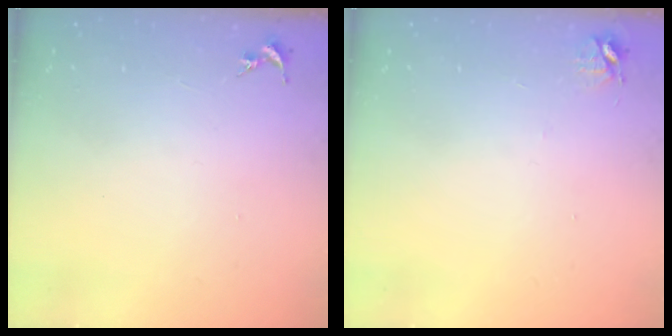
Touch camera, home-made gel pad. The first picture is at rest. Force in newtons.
{"total": 4.7, "press": 4.7, "slide": 0.6}